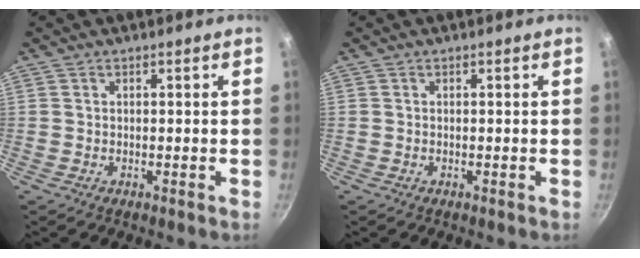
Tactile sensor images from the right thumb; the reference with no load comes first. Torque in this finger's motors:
{"motor_torque": [-0.05, -0.10, 0.21, 0.31, 0.03]}